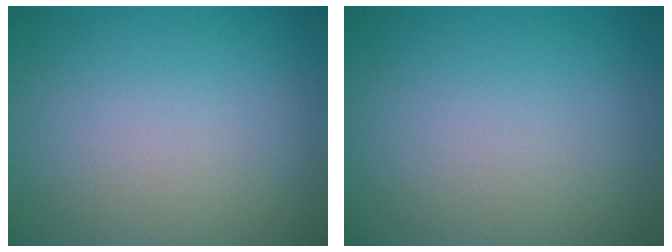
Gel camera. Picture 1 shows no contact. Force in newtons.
{"total": 0.0}